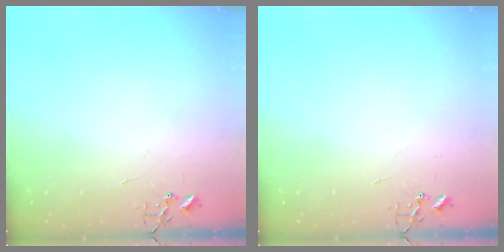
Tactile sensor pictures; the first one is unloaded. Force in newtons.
{"total": 0.0}